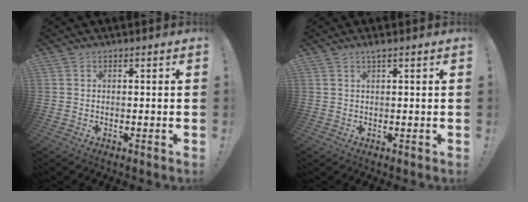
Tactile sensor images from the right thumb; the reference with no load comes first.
{"total": 1.2, "force": [0.9, -0.3, 0.7], "torque": [-0.006, -0.004, 0.014]}